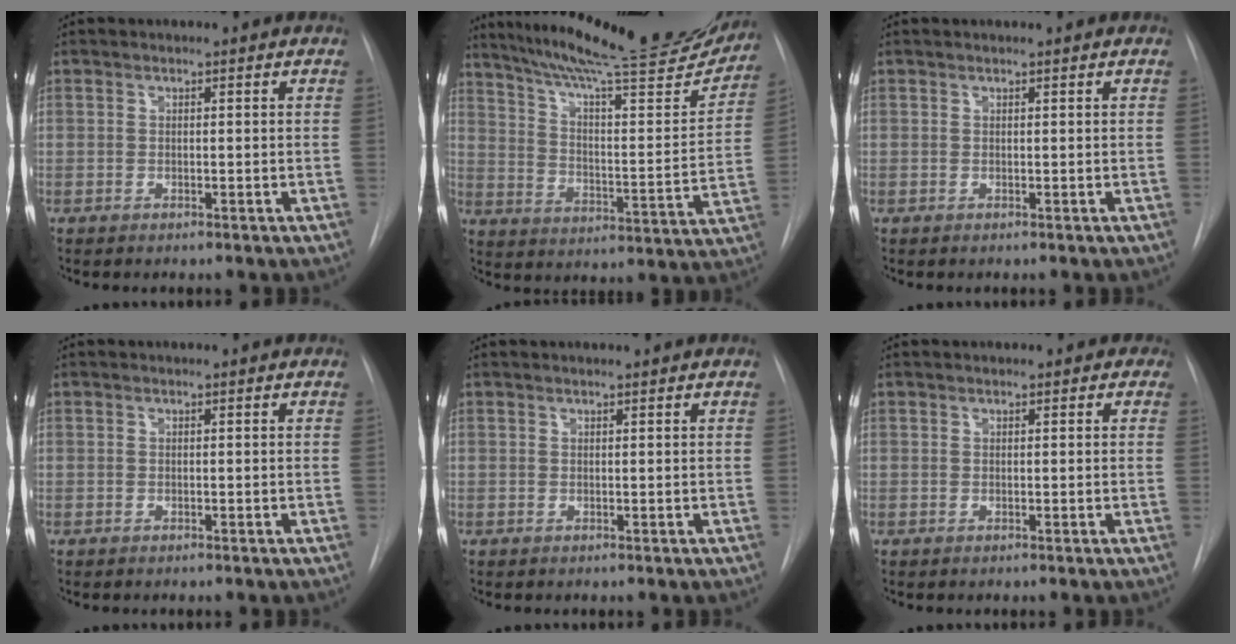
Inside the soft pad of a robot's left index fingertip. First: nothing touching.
{"total": 26.6, "force": [23.7, 2.8, 11.8], "torque": [-0.186, -0.051, 0.322]}
{"total": 0.7, "force": [0.7, -0.1, 0.2], "torque": [-0.004, 0.009, 0.015]}
{"total": 0.0}
{"total": 1.1, "force": [1.0, -0.1, 0.2], "torque": [-0.005, 0.010, 0.019]}
{"total": 1.2, "force": [0.8, 0.8, 0.2], "torque": [0.012, 0.003, 0.004]}